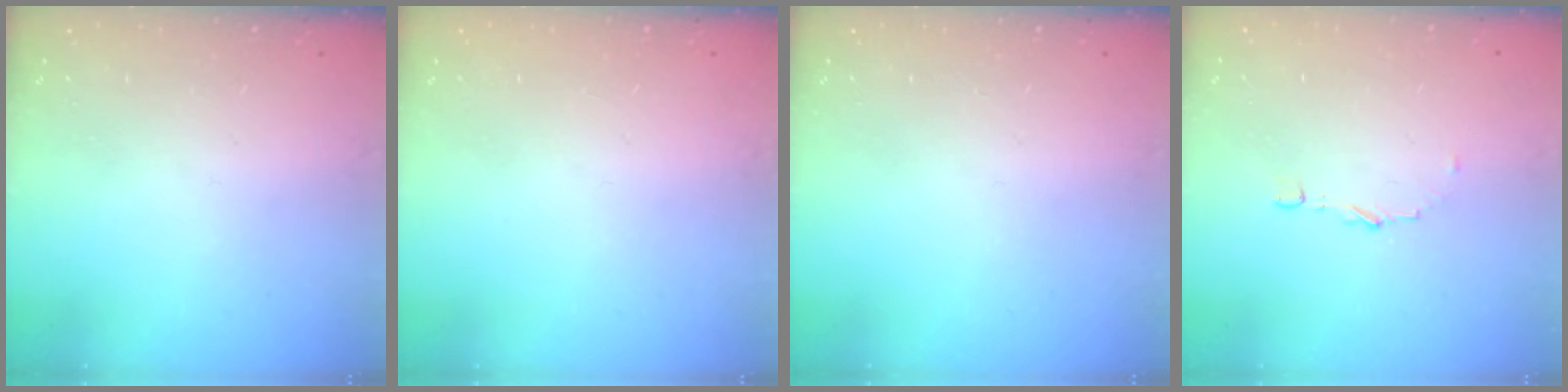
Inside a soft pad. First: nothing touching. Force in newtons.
{"total": 0.0}
{"total": 0.0}
{"total": 3.7, "press": 3.7, "slide": 0.3}